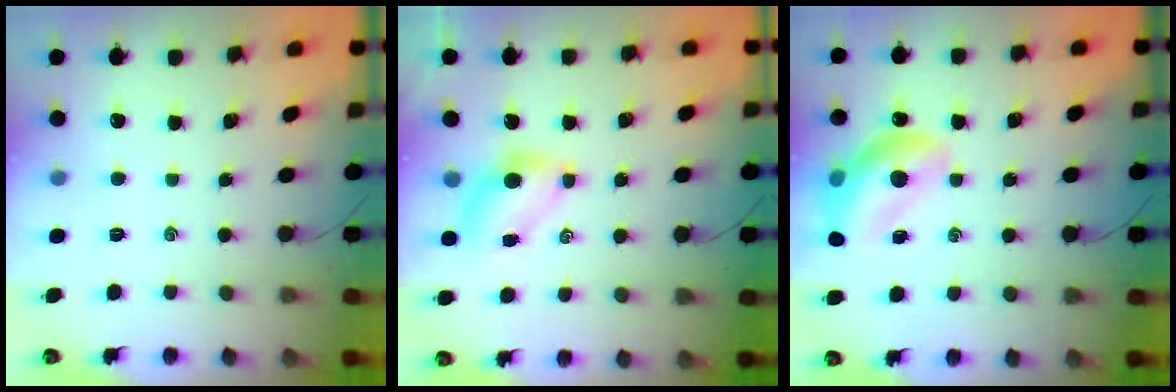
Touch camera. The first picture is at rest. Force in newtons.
{"total": 5.5, "press": 5.4, "slide": 0.5}
{"total": 16.2, "press": 15.8, "slide": 3.7}